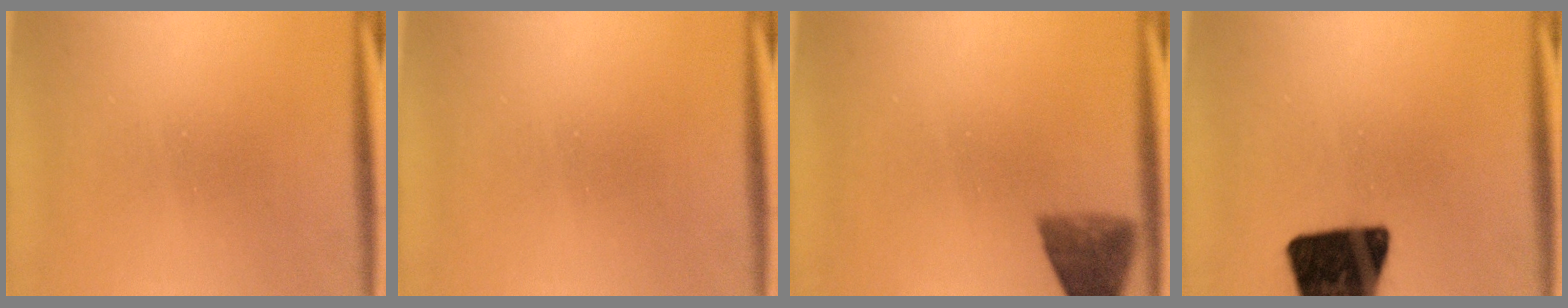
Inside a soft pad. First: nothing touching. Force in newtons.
{"total": 0.0}
{"total": 3.5}
{"total": 18.9}